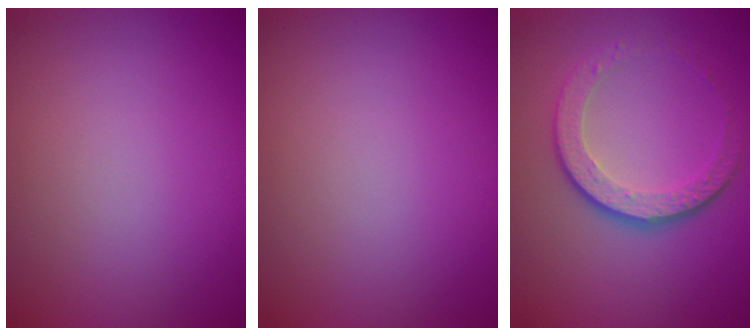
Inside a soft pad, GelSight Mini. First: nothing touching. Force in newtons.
{"total": 0.0}
{"total": 4.5, "press": 3.1, "slide": 3.3}